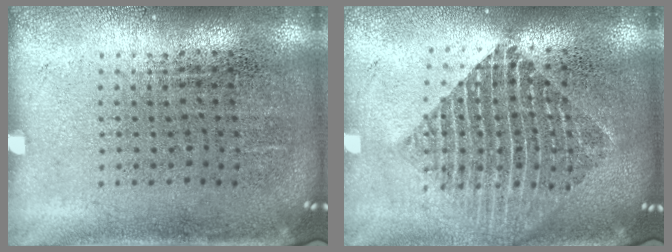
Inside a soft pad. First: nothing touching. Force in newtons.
{"total": 2.0, "press": 1.6, "slide": 1.2}